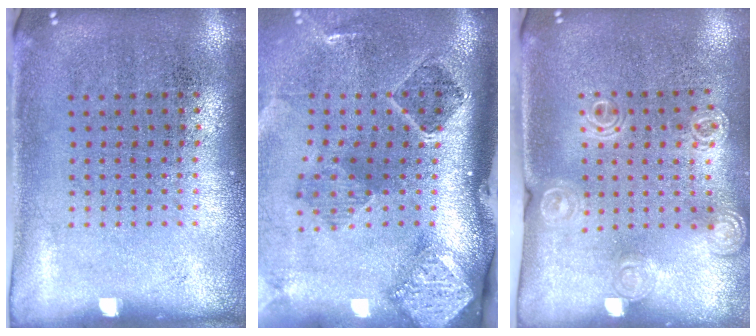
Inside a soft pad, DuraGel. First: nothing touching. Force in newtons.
{"total": 3.0, "press": 1.9, "slide": 2.3}
{"total": 1.3, "press": 1.3, "slide": 0.3}